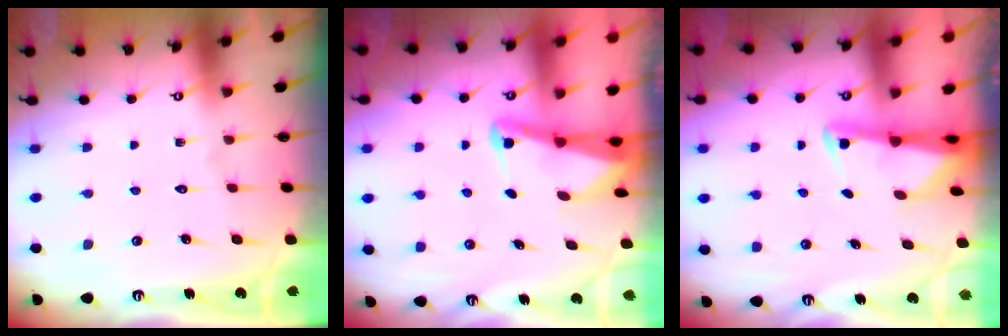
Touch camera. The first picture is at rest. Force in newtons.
{"total": 2.6, "press": 2.5, "slide": 0.6}
{"total": 2.2, "press": 2.2, "slide": 0.5}